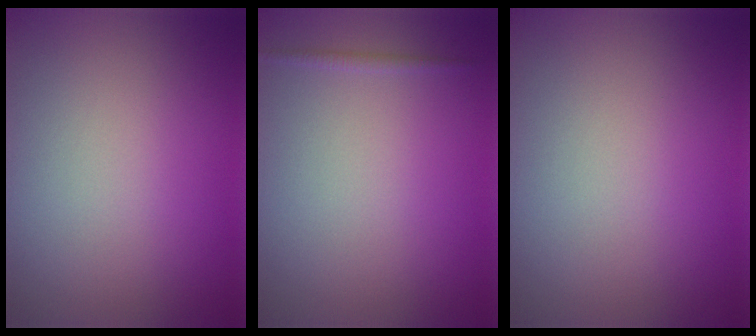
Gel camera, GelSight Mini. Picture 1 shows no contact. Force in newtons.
{"total": 0.5, "press": 0.5, "slide": 0.1}
{"total": 0.0}